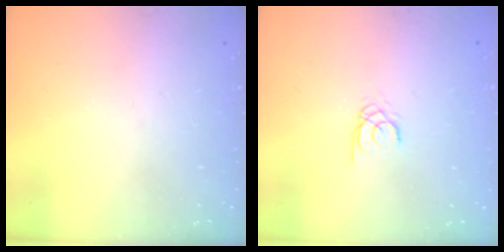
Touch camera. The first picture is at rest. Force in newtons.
{"total": 1.5, "press": 1.5, "slide": 0.1}